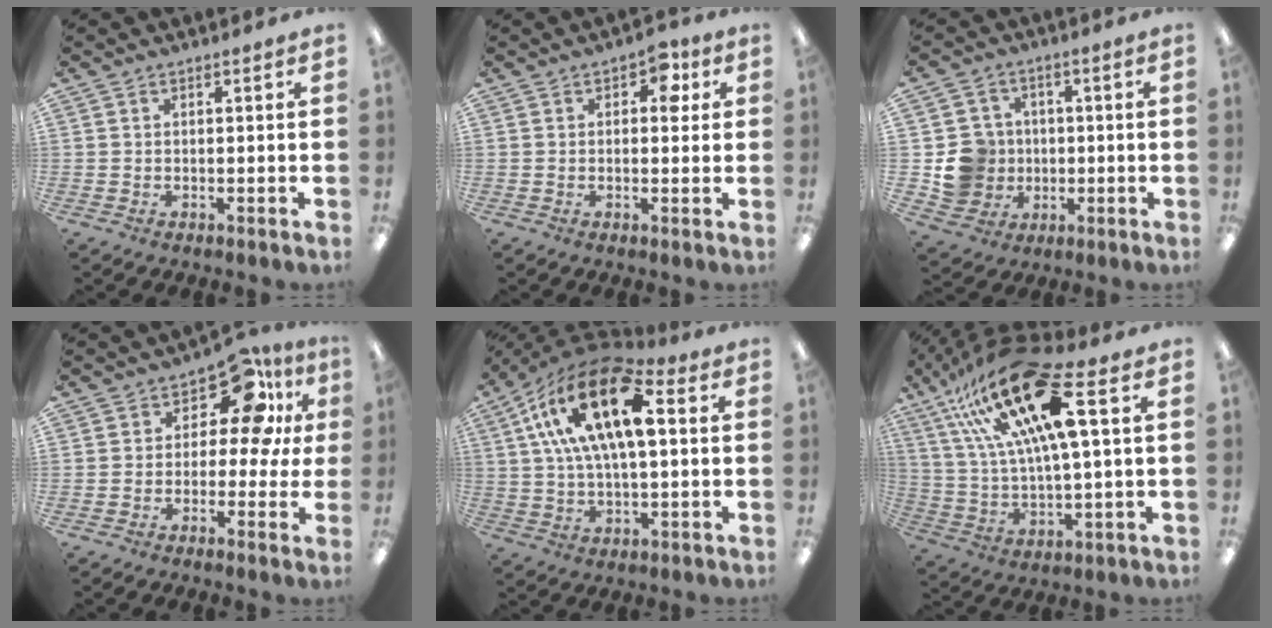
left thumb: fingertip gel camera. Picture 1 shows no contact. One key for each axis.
{"total": 4.9, "fx": 1.7, "fy": 3.2, "fz": 3.3, "tx": -0.029, "ty": -0.002, "tz": 0.021}
{"total": 9.7, "fx": -0.8, "fy": 9.4, "fz": 2.3, "tx": -0.054, "ty": 0.011, "tz": -0.002}
{"total": 12.2, "fx": 6.1, "fy": 5.9, "fz": 8.8, "tx": -0.130, "ty": -0.041, "tz": 0.101}
{"total": 21.9, "fx": 7.7, "fy": 10.1, "fz": 17.9, "tx": -0.335, "ty": -0.015, "tz": 0.122}
{"total": 23.8, "fx": 12.3, "fy": 7.3, "fz": 19.1, "tx": -0.365, "ty": -0.053, "tz": 0.201}